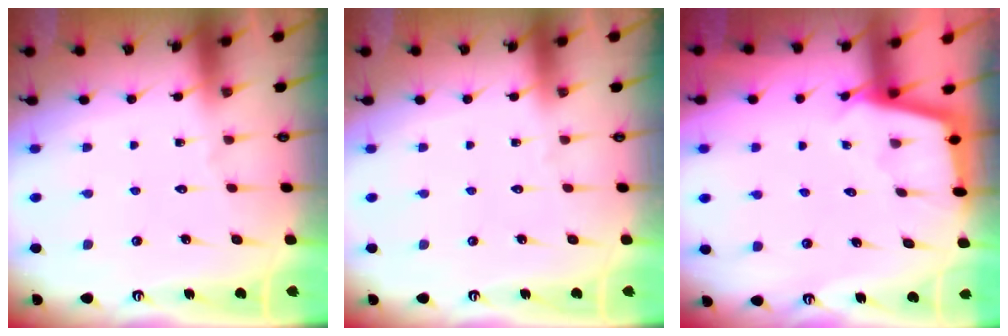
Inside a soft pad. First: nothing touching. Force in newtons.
{"total": 0.0}
{"total": 2.4, "press": 2.4, "slide": 0.2}